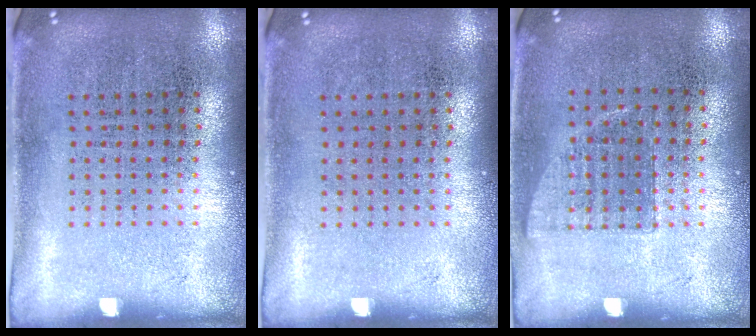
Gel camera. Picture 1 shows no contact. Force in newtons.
{"total": 0.0}
{"total": 0.7, "press": 0.6, "slide": 0.2}